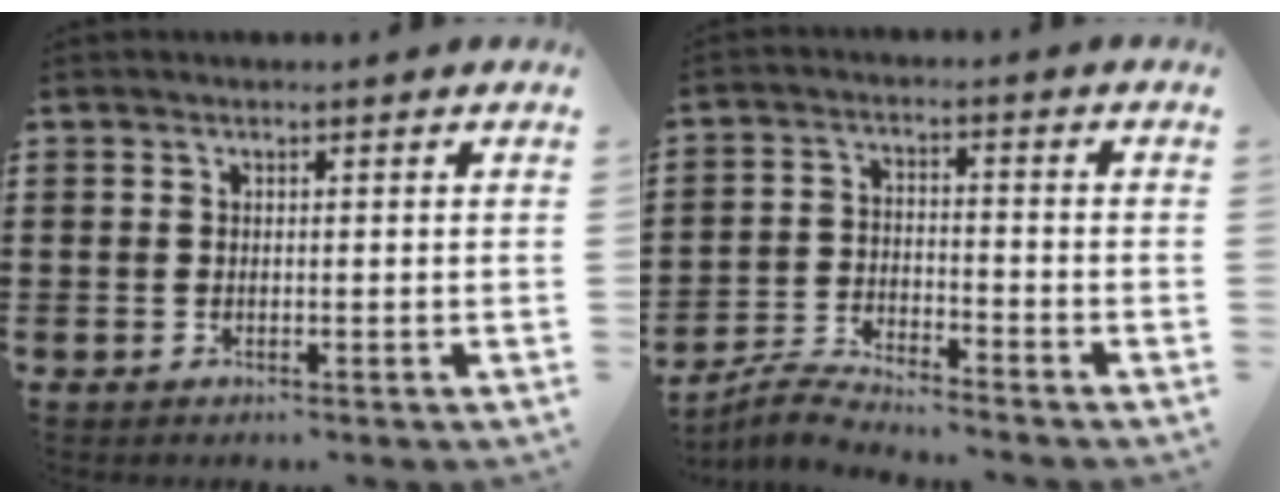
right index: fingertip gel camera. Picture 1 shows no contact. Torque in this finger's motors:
{"motor_torque": [-1.04, 1.10, -0.39, -0.21]}